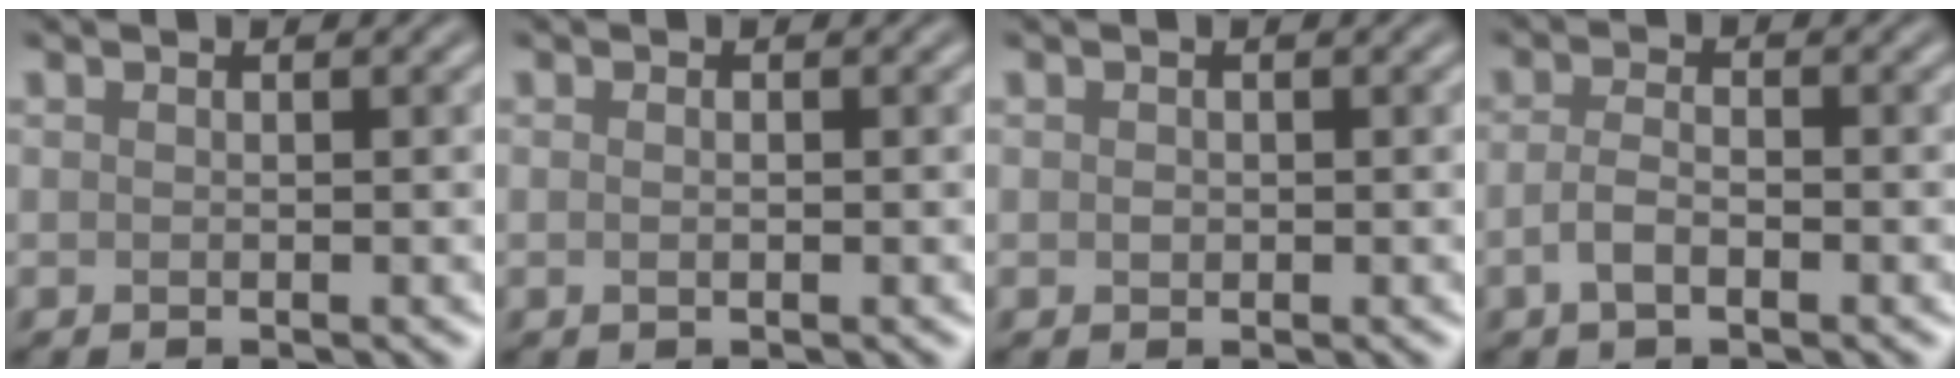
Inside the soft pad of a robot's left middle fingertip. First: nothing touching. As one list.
[{"total": 0.6, "force": [0.0, 0.3, 0.5], "torque": [-0.010, -0.004, 0.000]}, {"total": 0.5, "force": [0.0, 0.5, 0.3], "torque": [-0.003, -0.002, -0.001]}, {"total": 2.1, "force": [-0.9, 0.9, 1.7], "torque": [-0.036, 0.002, -0.022]}]